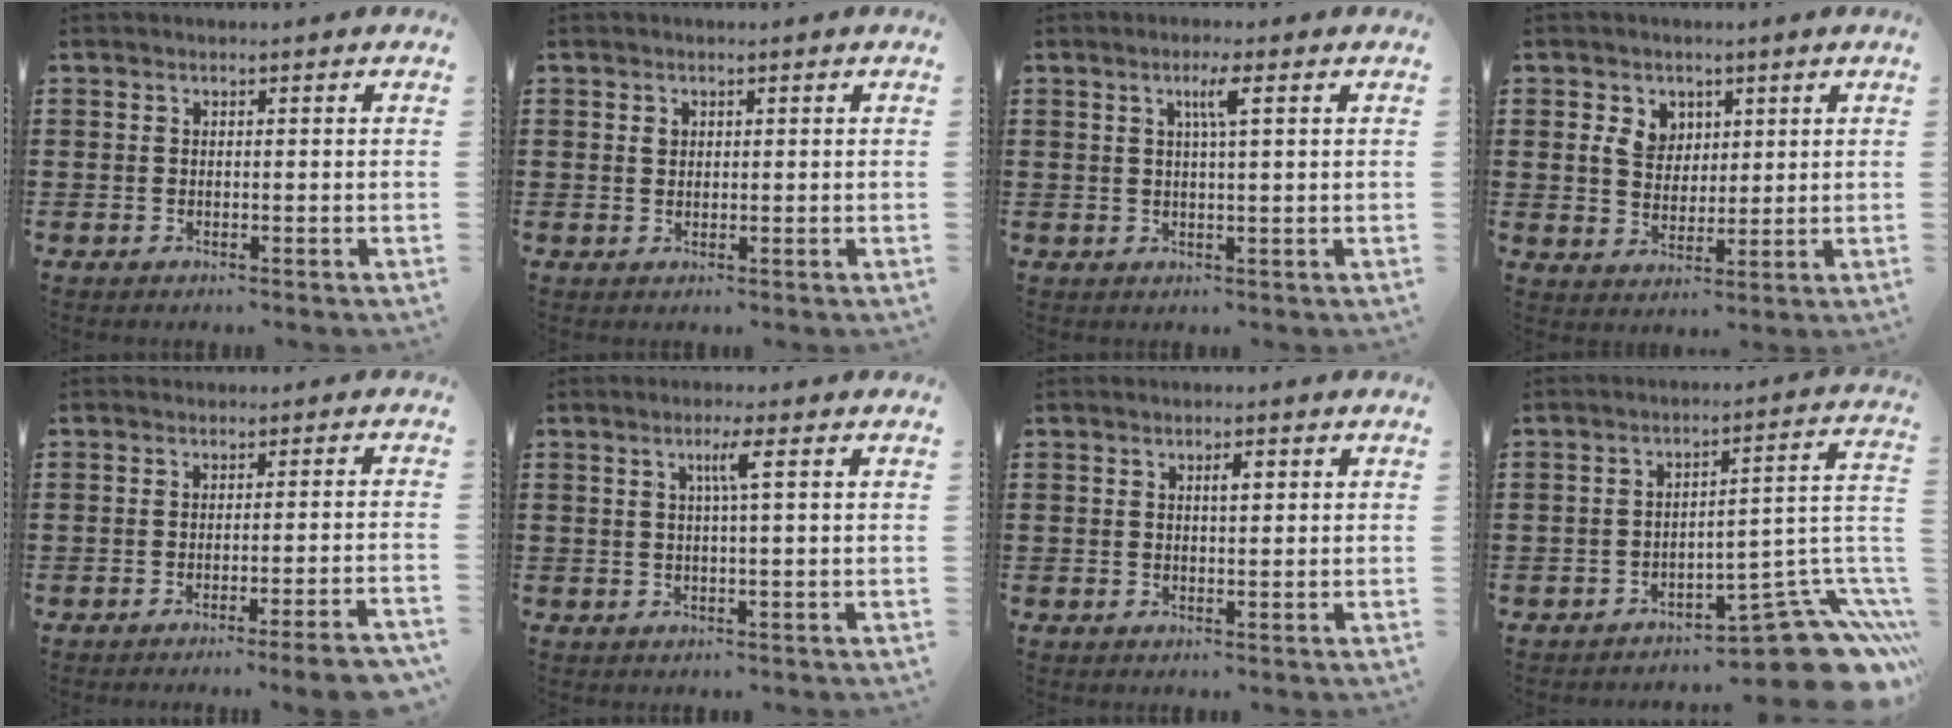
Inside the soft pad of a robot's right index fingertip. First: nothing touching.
{"total": 1.0, "force": [0.4, 0.8, 0.4], "torque": [-0.011, 0.002, 0.008]}
{"total": 3.1, "force": [1.2, -0.1, 2.9], "torque": [-0.060, 0.000, 0.017]}
{"total": 5.1, "force": [2.1, 4.1, 2.3], "torque": [-0.061, 0.015, 0.037]}
{"total": 3.1, "force": [-2.5, -0.5, 1.8], "torque": [-0.031, -0.011, -0.046]}
{"total": 3.1, "force": [0.9, -0.3, 2.9], "torque": [-0.058, -0.002, 0.012]}
{"total": 1.8, "force": [0.6, 0.5, 1.6], "torque": [-0.016, -0.002, 0.004]}
{"total": 11.9, "force": [-8.2, 3.4, 7.9], "torque": [-0.082, 0.023, -0.144]}